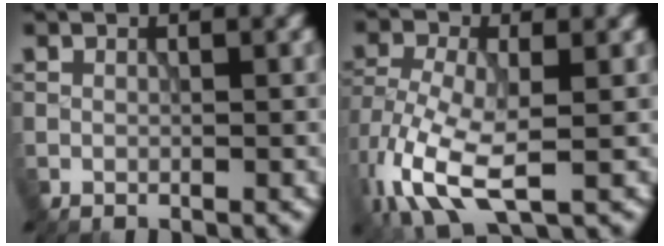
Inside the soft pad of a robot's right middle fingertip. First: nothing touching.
{"total": 7.8, "force": [-2.8, 3.9, 6.2], "torque": [-0.138, -0.008, -0.058]}